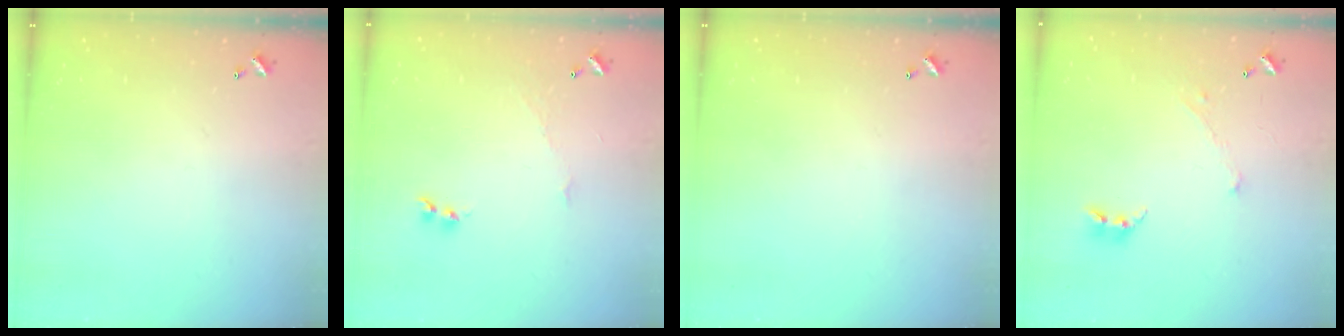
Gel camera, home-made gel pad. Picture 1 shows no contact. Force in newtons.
{"total": 1.9, "press": 1.9, "slide": 0.3}
{"total": 0.0}
{"total": 1.0, "press": 0.9, "slide": 0.4}